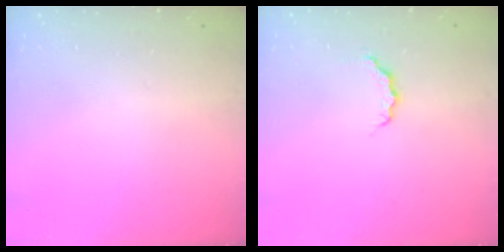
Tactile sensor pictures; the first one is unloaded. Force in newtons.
{"total": 4.3, "press": 4.3, "slide": 0.4}